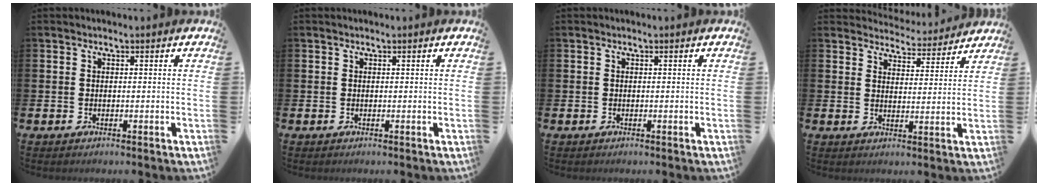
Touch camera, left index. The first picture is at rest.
{"total": 0.0}
{"total": 0.0}
{"total": 4.3, "force": [4.2, 0.7, -0.2], "torque": [0.004, -0.042, 0.069]}